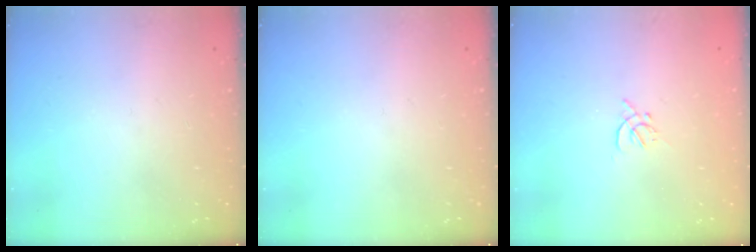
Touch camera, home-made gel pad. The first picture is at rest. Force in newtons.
{"total": 0.0}
{"total": 1.9, "press": 1.8, "slide": 0.5}